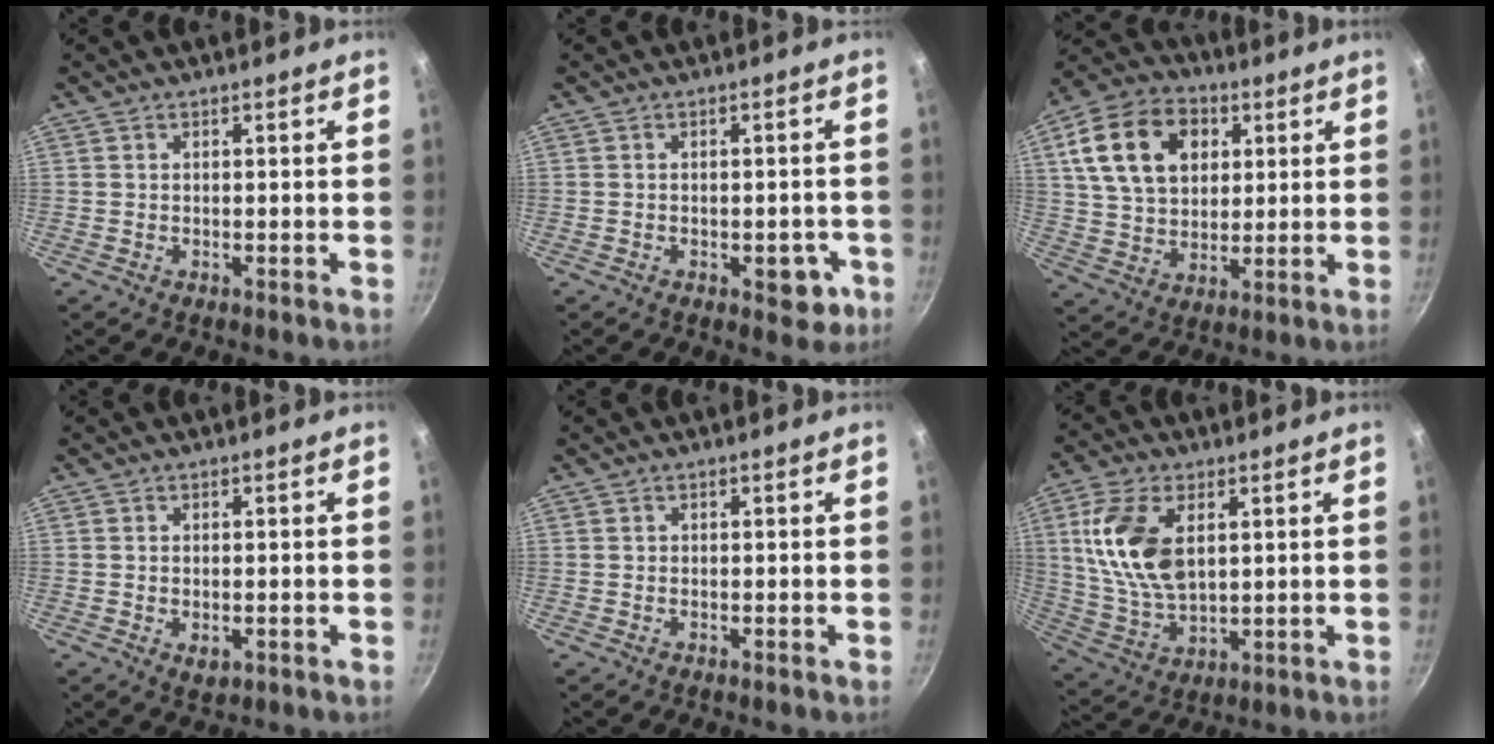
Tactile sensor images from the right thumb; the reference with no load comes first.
{"total": 5.4, "force": [-2.0, 3.0, 4.0], "torque": [-0.024, 0.013, -0.019]}
{"total": 17.6, "force": [5.5, 12.5, 11.1], "torque": [-0.179, 0.003, 0.089]}
{"total": 2.5, "force": [-0.5, 1.6, 1.9], "torque": [-0.030, -0.006, -0.005]}
{"total": 0.0}
{"total": 14.5, "force": [3.8, 8.2, 11.4], "torque": [-0.211, -0.014, 0.081]}